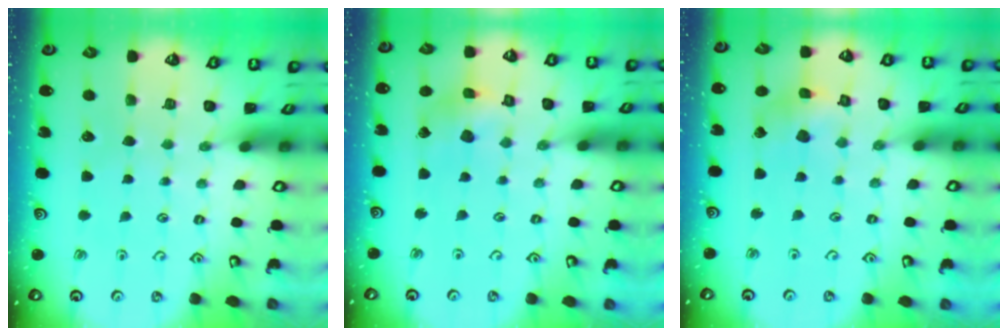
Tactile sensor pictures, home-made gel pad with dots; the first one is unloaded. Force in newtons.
{"total": 5.8, "press": 5.8, "slide": 0.5}
{"total": 4.8, "press": 4.8, "slide": 0.4}